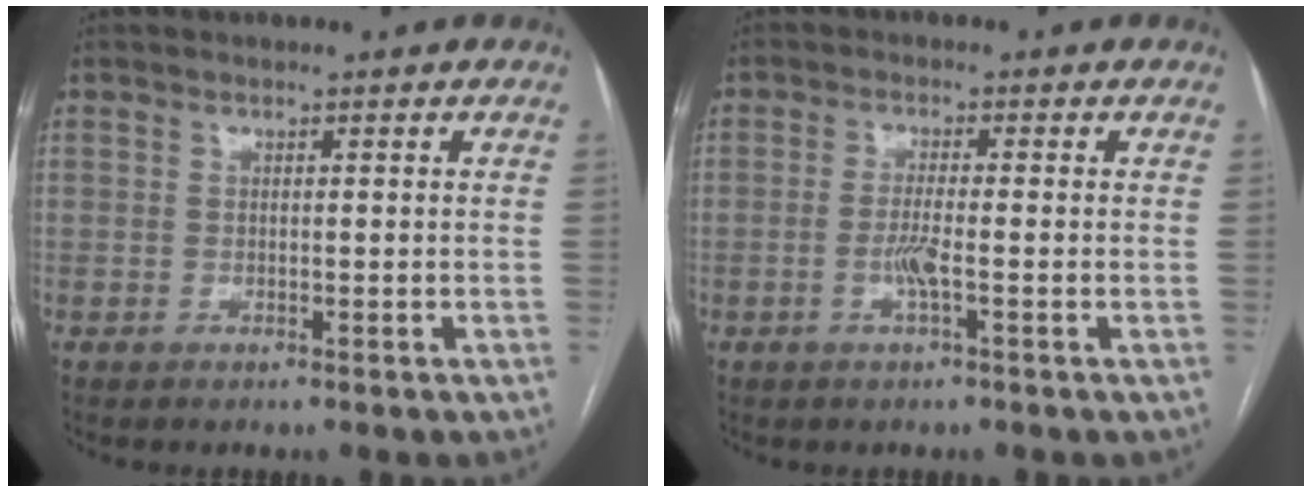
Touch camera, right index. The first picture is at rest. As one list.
[{"total": 3.0, "force": [-0.9, 0.0, 2.8], "torque": [-0.060, -0.005, -0.021]}]